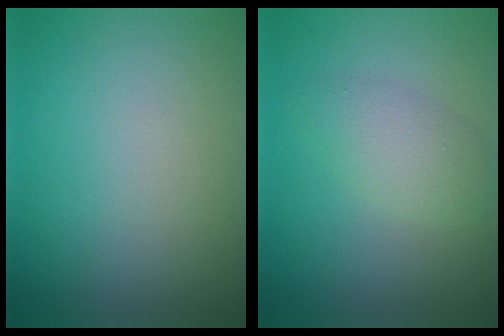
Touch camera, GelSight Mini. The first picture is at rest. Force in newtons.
{"total": 2.7, "press": 2.7, "slide": 0.2}